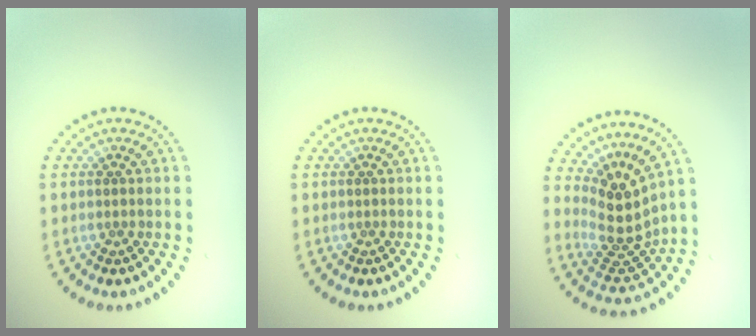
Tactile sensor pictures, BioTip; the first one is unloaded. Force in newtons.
{"total": 0.0}
{"total": 4.1, "press": 2.8, "slide": 3.1}